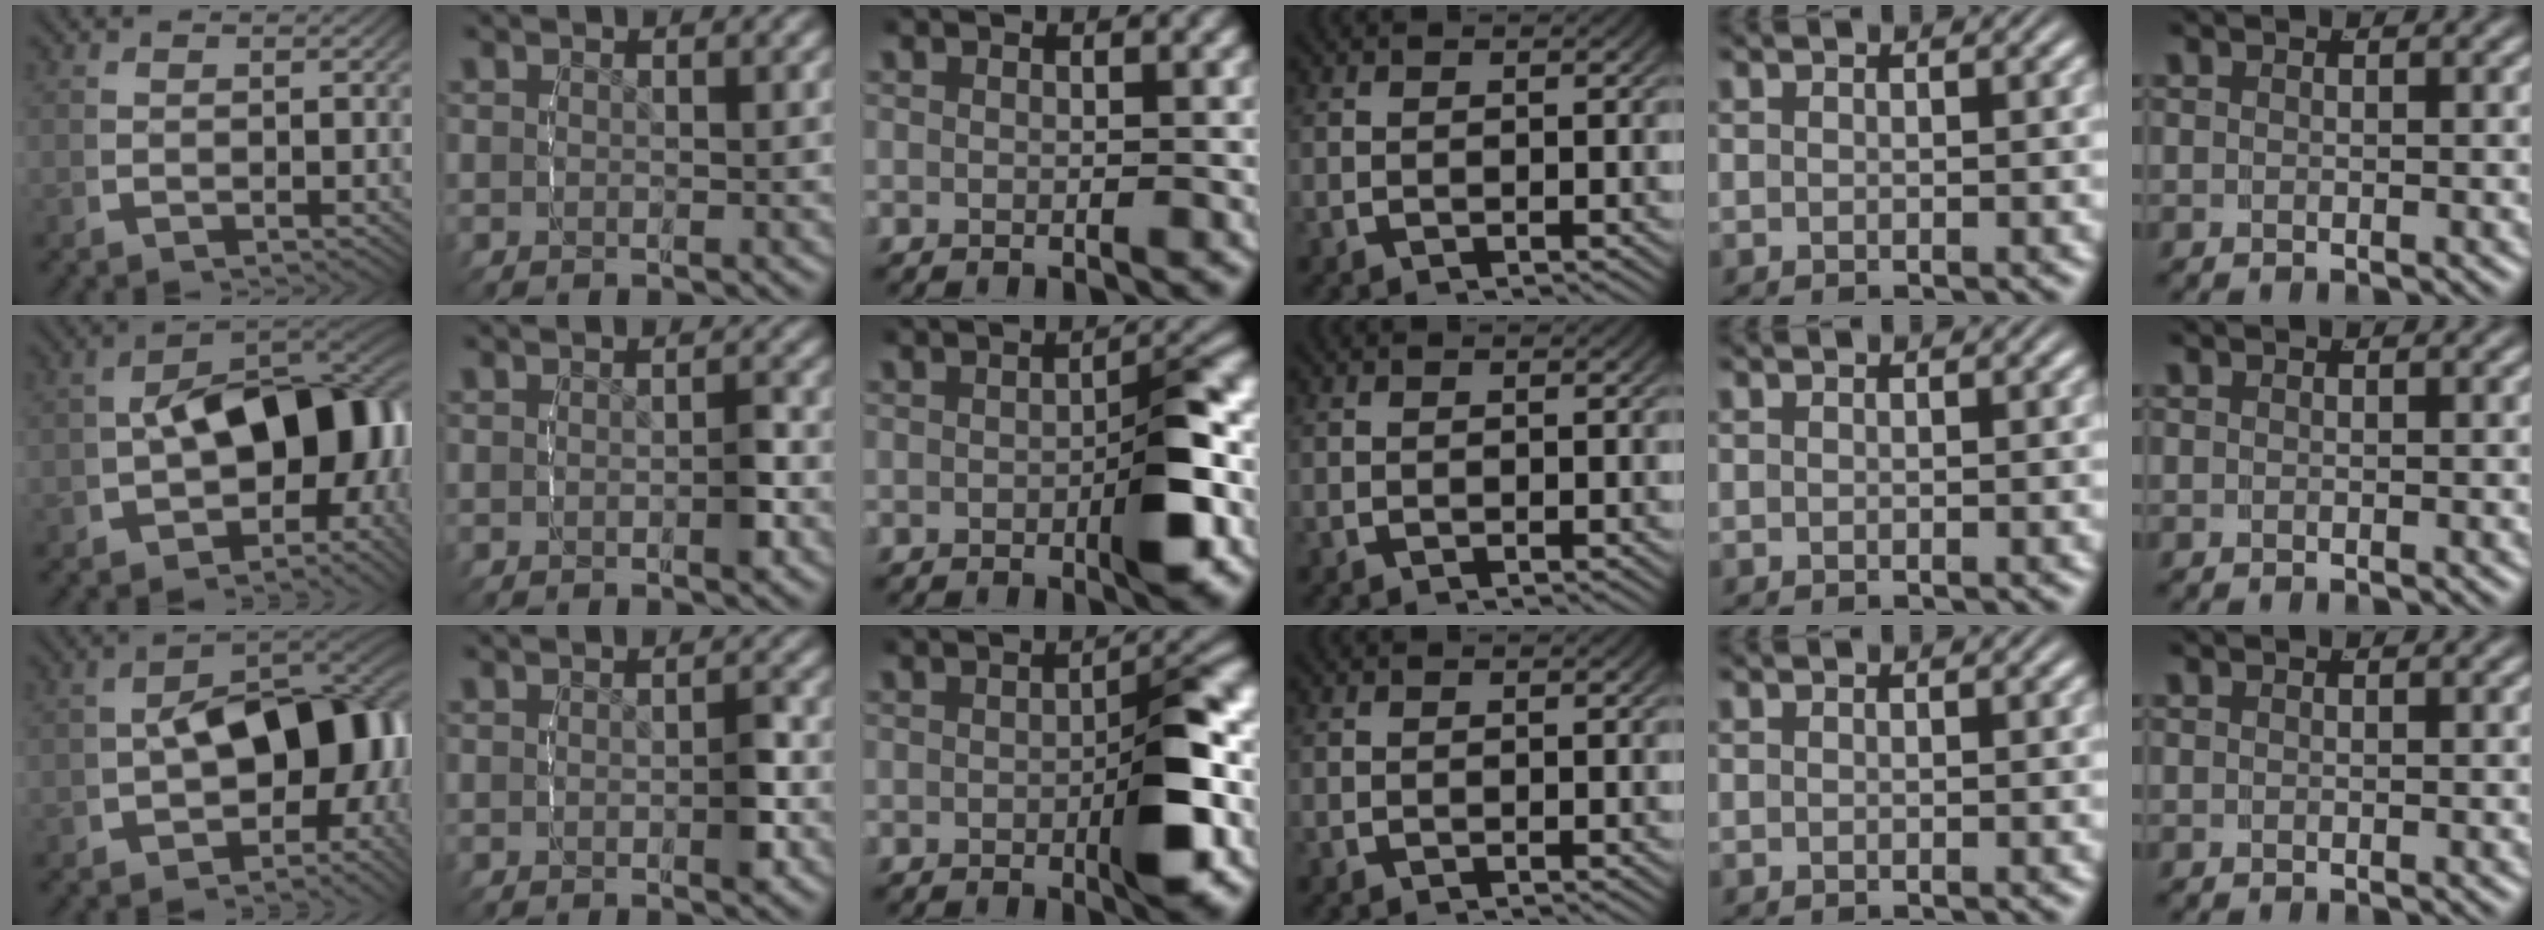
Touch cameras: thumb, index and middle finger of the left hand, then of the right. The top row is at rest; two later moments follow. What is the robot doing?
{"motion": "lift_and_place", "object": "legos"}